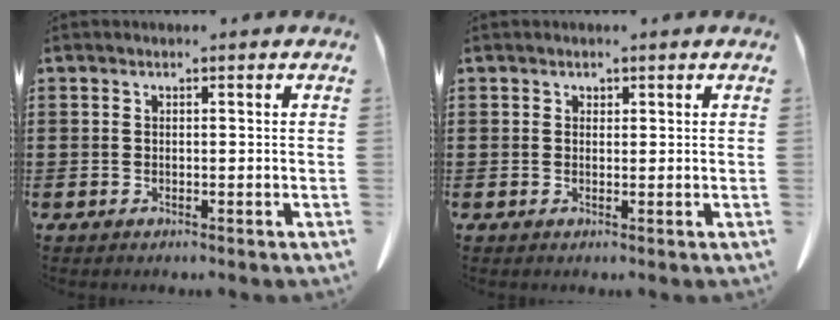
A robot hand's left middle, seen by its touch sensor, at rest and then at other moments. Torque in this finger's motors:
{"motor_torque": [-0.95, 1.19, -0.19, -0.06]}